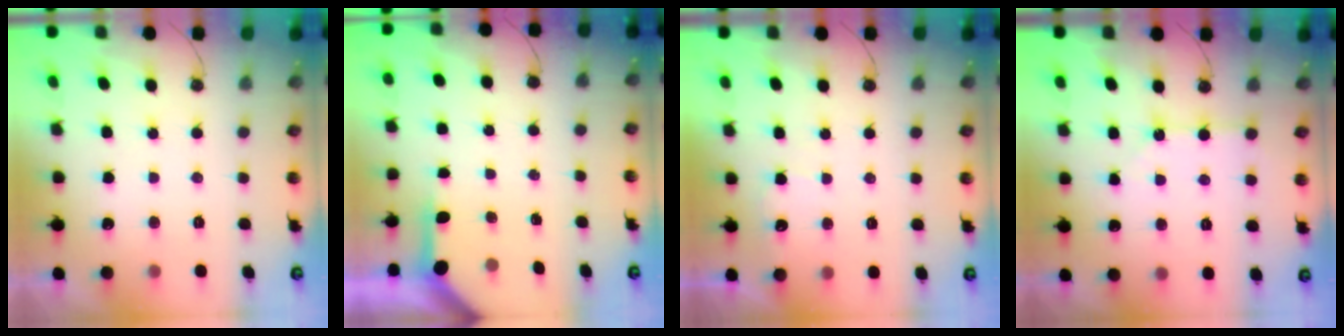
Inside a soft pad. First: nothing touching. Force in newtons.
{"total": 3.4, "press": 3.3, "slide": 0.4}
{"total": 3.0, "press": 3.0, "slide": 0.3}
{"total": 3.8, "press": 3.8, "slide": 0.5}